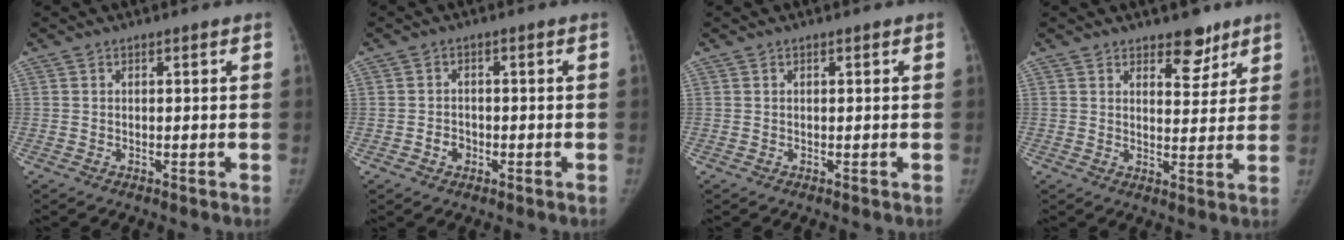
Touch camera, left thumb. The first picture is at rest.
{"total": 2.6, "force": [-1.1, 2.1, 1.0], "torque": [-0.006, 0.012, -0.018]}
{"total": 0.0}
{"total": 5.9, "force": [4.3, 3.0, 2.8], "torque": [-0.007, -0.029, 0.062]}